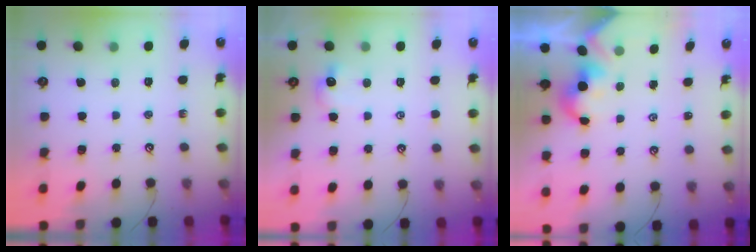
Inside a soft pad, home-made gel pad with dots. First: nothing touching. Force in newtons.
{"total": 1.6, "press": 1.6, "slide": 0.3}
{"total": 2.0, "press": 1.9, "slide": 0.4}